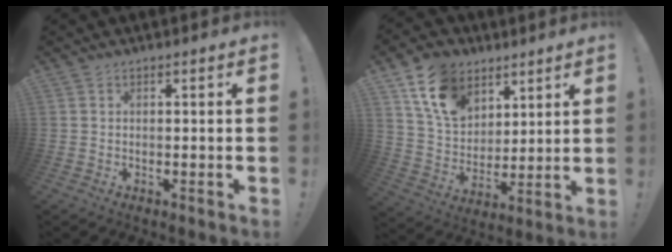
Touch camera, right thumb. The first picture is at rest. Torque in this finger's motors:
{"motor_torque": [0.63, 0.65, 0.09, 0.10, 0.04]}